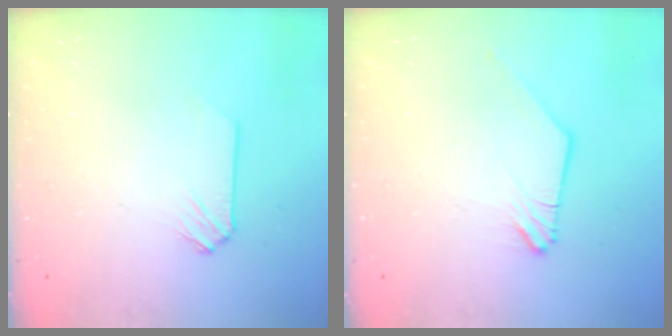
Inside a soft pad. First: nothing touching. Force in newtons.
{"total": 0.0}